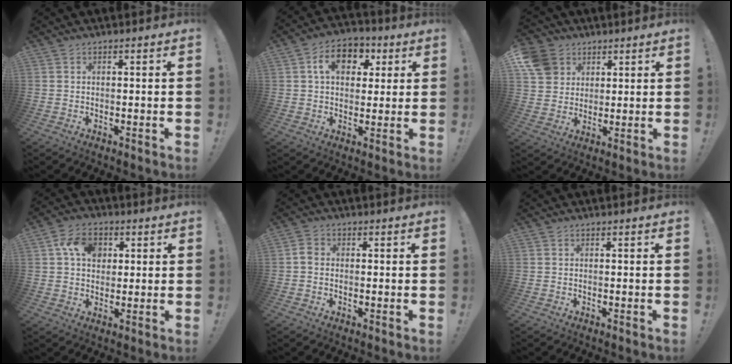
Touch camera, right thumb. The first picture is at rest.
{"total": 11.4, "force": [3.5, 8.0, 7.3], "torque": [-0.105, 0.007, 0.064]}
{"total": 10.0, "force": [4.3, 8.5, 3.2], "torque": [-0.061, -0.021, 0.088]}
{"total": 10.4, "force": [3.2, 8.1, 5.7], "torque": [-0.091, 0.008, 0.062]}
{"total": 2.5, "force": [-0.4, 2.0, 1.5], "torque": [-0.034, 0.012, -0.004]}
{"total": 0.0}